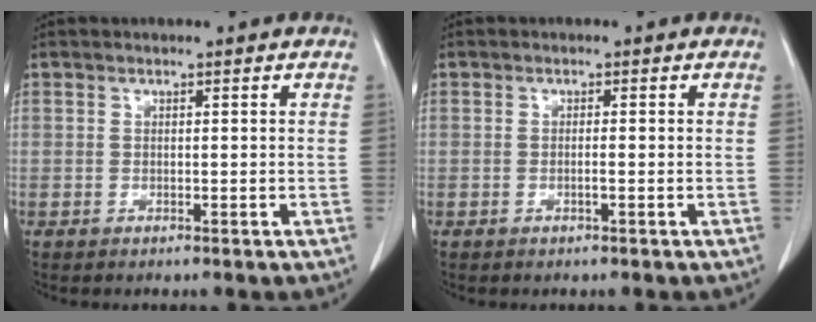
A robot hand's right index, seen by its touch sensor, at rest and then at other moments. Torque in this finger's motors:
{"motor_torque": [-0.04, 0.02, -0.07, 0.00]}